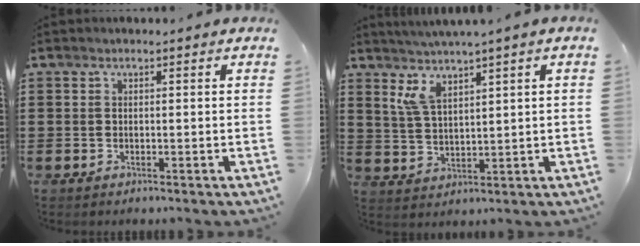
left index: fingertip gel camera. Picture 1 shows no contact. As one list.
[{"total": 4.8, "force": [2.8, 1.0, 3.8], "torque": [-0.081, -0.002, 0.050]}]